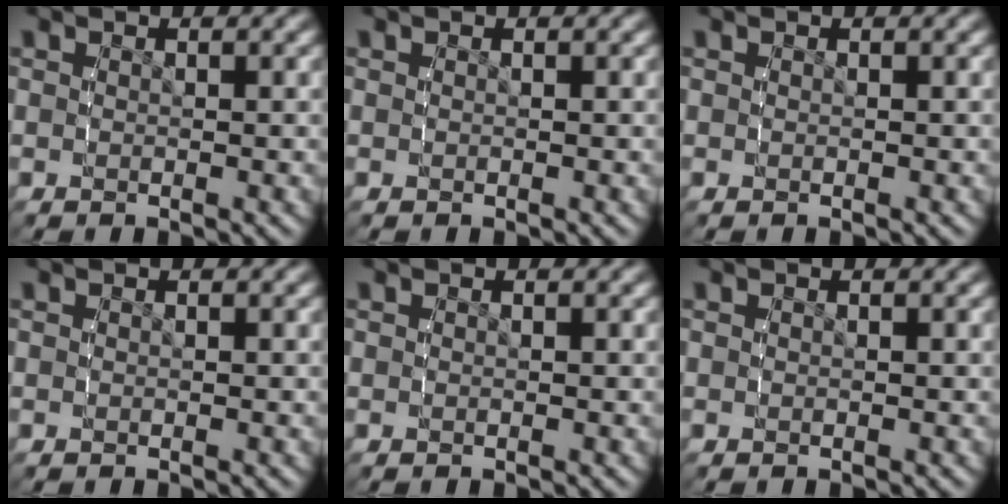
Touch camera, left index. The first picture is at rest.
{"total": 0.0}
{"total": 0.0}
{"total": 0.0}
{"total": 0.0}
{"total": 0.0}